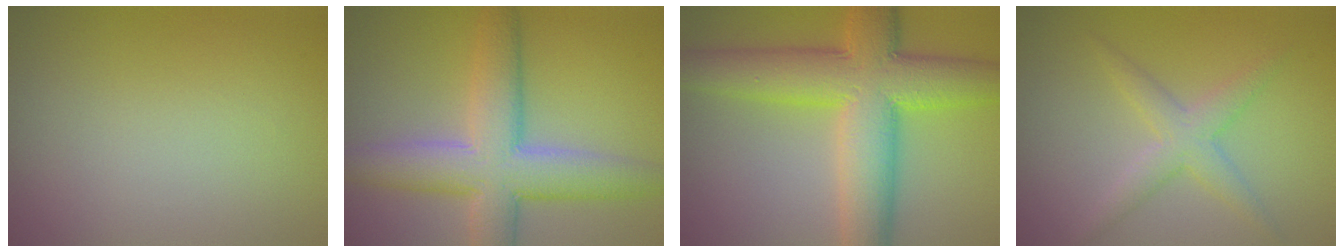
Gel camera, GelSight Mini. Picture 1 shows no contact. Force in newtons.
{"total": 8.0, "press": 8.0, "slide": 0.7}
{"total": 10.7, "press": 10.7, "slide": 0.1}
{"total": 2.9, "press": 2.9, "slide": 0.0}